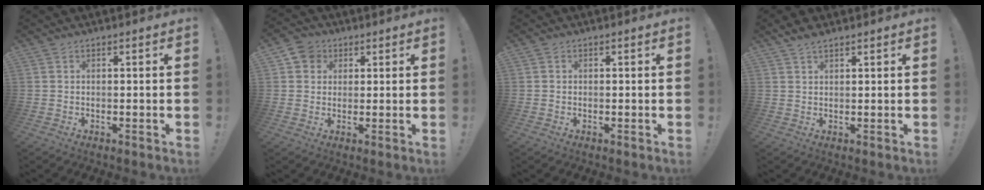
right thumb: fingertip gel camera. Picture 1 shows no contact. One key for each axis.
{"total": 5.7, "fx": 2.2, "fy": 5.0, "fz": 1.5, "tx": -0.019, "ty": -0.006, "tz": 0.042}
{"total": 0.5, "fx": -0.1, "fy": 0.5, "fz": -0.1, "tx": 0.003, "ty": 0.002, "tz": 0.000}
{"total": 3.0, "fx": 2.4, "fy": 1.2, "fz": 1.3, "tx": -0.016, "ty": -0.011, "tz": 0.044}